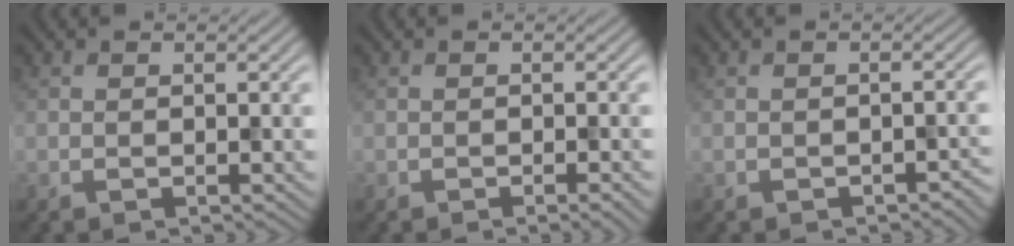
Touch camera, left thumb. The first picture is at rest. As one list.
[{"total": 1.6, "force": [-0.9, 0.3, 1.3], "torque": [-0.010, 0.002, -0.013]}, {"total": 1.2, "force": [-1.1, 0.2, 0.4], "torque": [0.004, 0.006, -0.016]}]